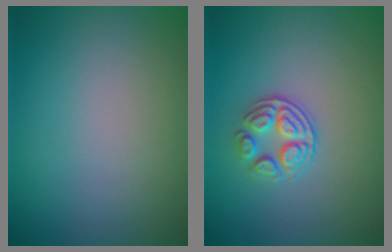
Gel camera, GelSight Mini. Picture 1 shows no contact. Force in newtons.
{"total": 2.9, "press": 2.6, "slide": 1.3}